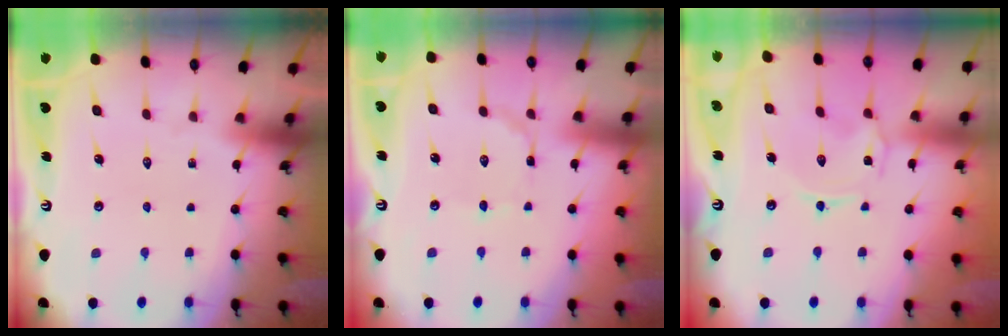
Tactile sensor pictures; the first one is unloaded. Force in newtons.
{"total": 1.6, "press": 1.6, "slide": 0.1}
{"total": 0.0}